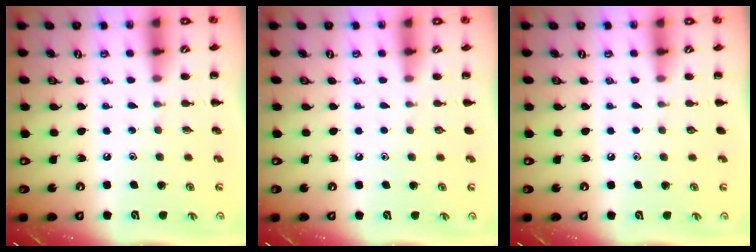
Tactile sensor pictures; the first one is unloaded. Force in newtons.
{"total": 0.0}
{"total": 0.0}